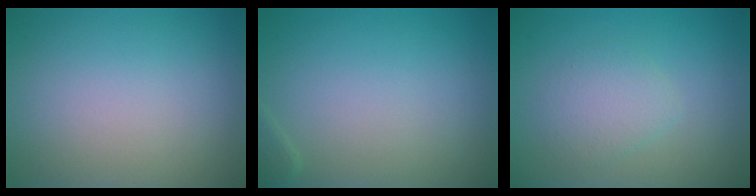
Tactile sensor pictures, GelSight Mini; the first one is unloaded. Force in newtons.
{"total": 0.7, "press": 0.7, "slide": 0.0}
{"total": 2.3, "press": 2.3, "slide": 0.1}